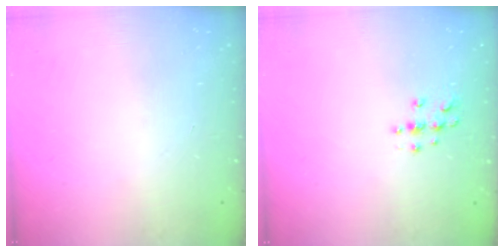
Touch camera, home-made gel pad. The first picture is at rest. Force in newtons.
{"total": 3.8, "press": 3.8, "slide": 0.4}